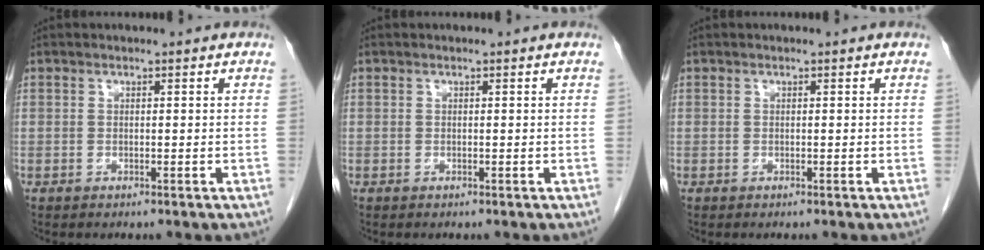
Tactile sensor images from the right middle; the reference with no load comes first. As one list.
[{"total": 0.0}, {"total": 0.0}]